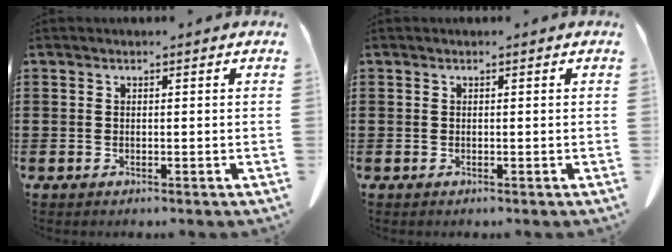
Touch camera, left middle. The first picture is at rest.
{"total": 0.0}